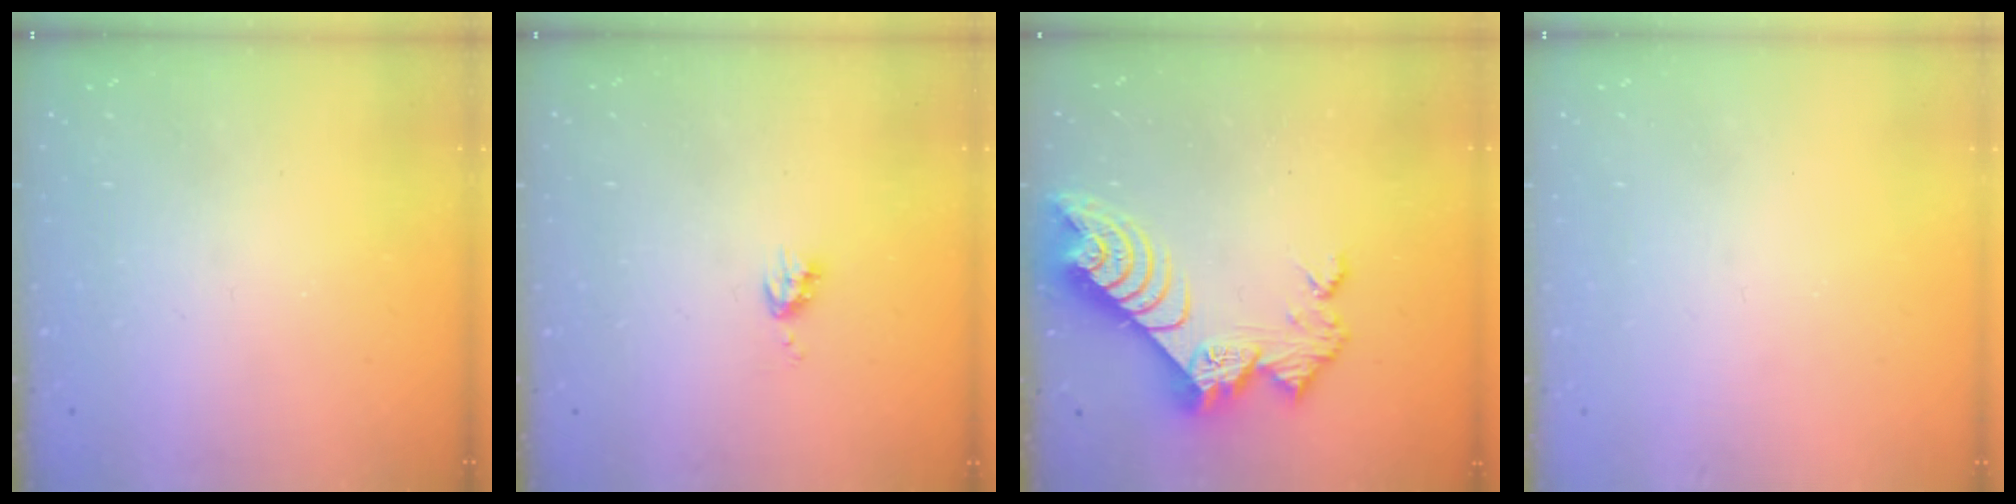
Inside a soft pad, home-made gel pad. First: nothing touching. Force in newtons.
{"total": 5.4, "press": 5.3, "slide": 0.7}
{"total": 10.0, "press": 10.0, "slide": 0.9}
{"total": 0.5, "press": 0.5, "slide": 0.1}